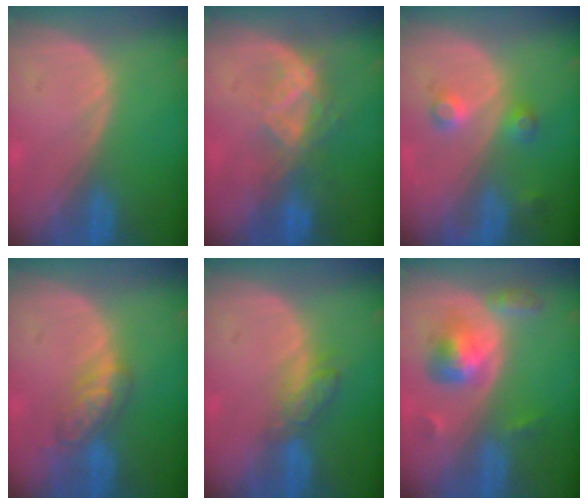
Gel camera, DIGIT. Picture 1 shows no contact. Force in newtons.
{"total": 6.7, "press": 5.9, "slide": 3.2}
{"total": 3.7, "press": 3.4, "slide": 1.3}
{"total": 5.2, "press": 5.1, "slide": 1.0}
{"total": 4.7, "press": 4.2, "slide": 2.1}
{"total": 6.0, "press": 5.4, "slide": 2.7}